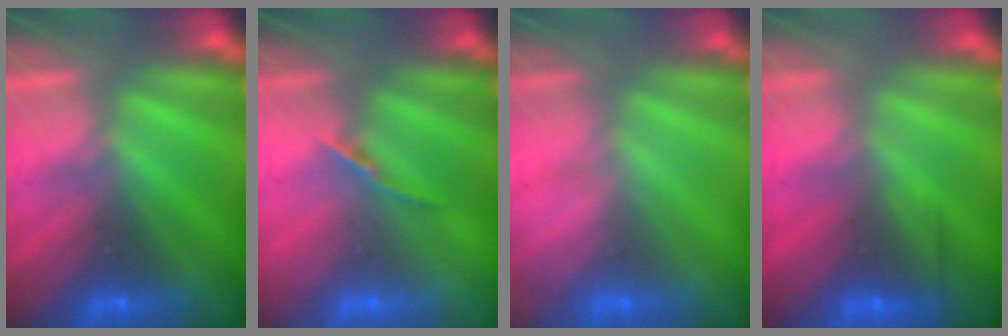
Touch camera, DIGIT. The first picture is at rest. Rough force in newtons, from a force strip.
{"total": 1.8}
{"total": 3.0}
{"total": 2.5}